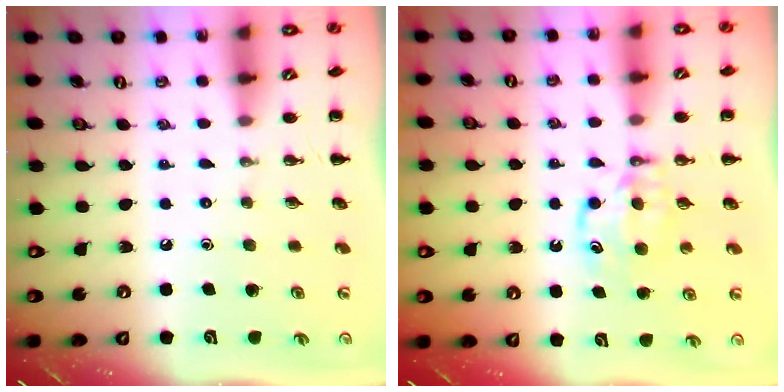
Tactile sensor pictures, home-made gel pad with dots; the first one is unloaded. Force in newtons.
{"total": 6.2, "press": 6.2, "slide": 0.7}